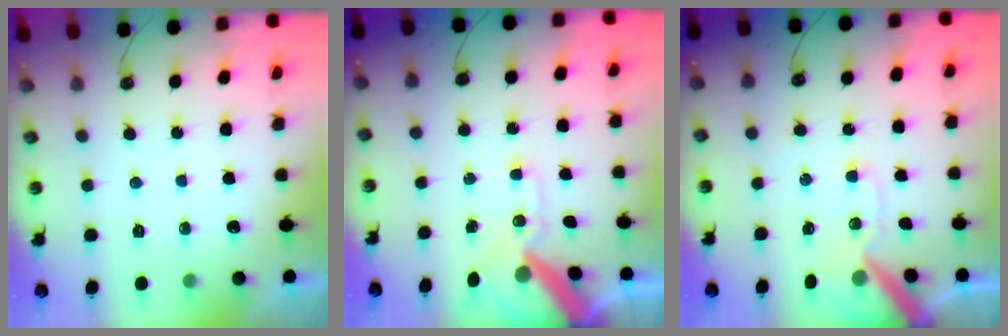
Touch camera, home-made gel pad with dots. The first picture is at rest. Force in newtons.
{"total": 13.5, "press": 13.4, "slide": 2.1}
{"total": 11.6, "press": 11.5, "slide": 1.5}